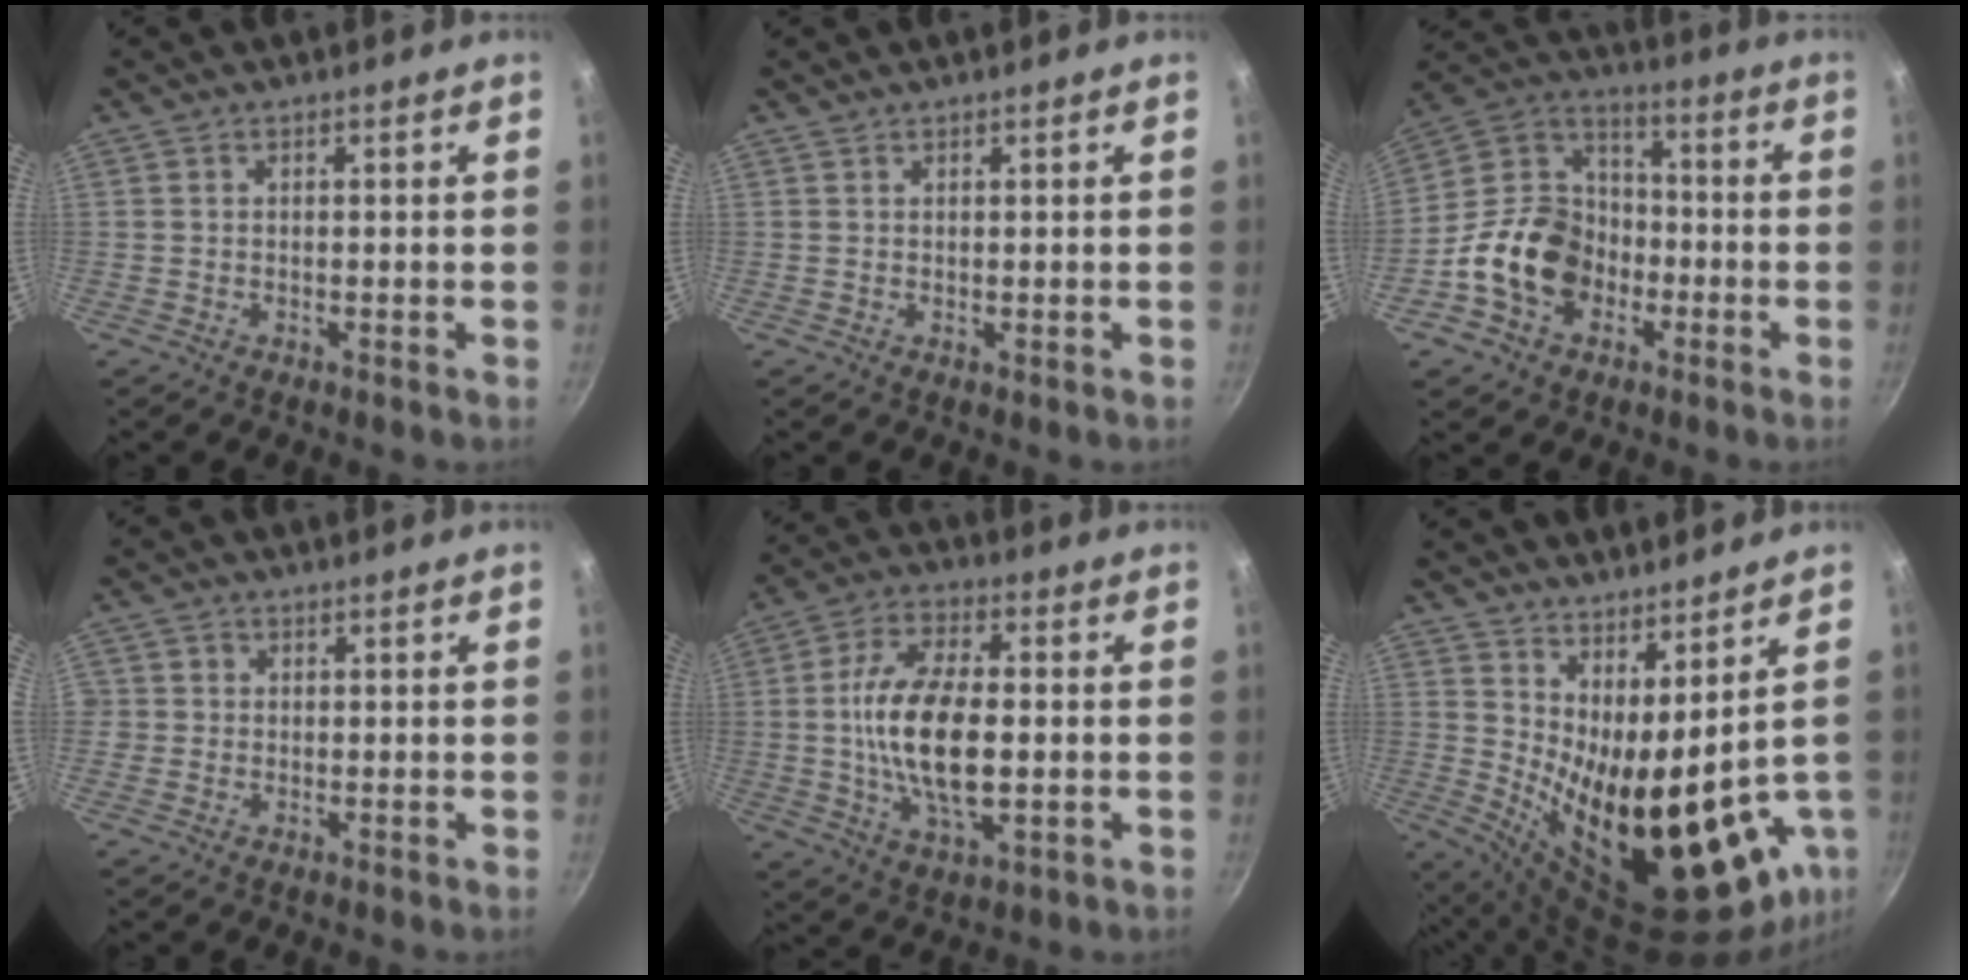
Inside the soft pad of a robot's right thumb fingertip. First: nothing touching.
{"total": 0.5, "force": [0.5, 0.0, 0.1], "torque": [0.004, -0.008, 0.007]}
{"total": 16.1, "force": [-5.2, 12.7, 8.5], "torque": [-0.122, 0.051, -0.105]}
{"total": 1.3, "force": [0.0, 1.3, 0.2], "torque": [0.005, 0.004, -0.004]}
{"total": 15.7, "force": [-0.5, 7.4, 13.9], "torque": [-0.260, 0.007, -0.015]}
{"total": 19.9, "force": [3.6, 7.6, 18.0], "torque": [-0.245, -0.041, 0.086]}